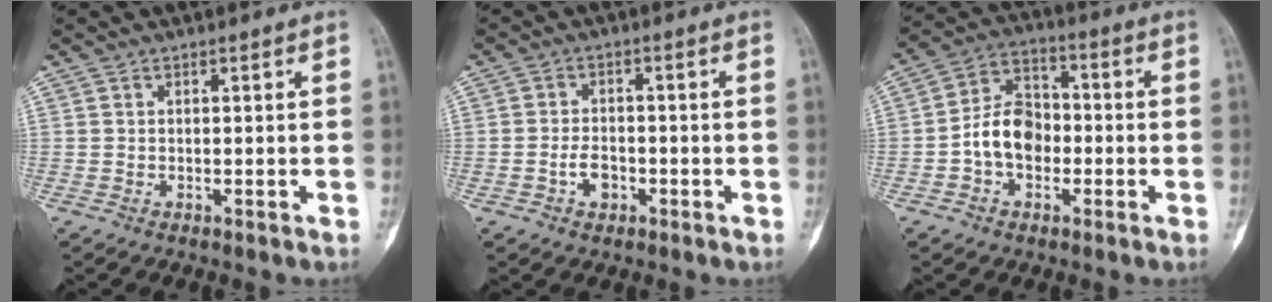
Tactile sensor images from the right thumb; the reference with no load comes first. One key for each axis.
{"total": 3.9, "fx": -1.4, "fy": 2.8, "fz": 2.3, "tx": -0.030, "ty": 0.015, "tz": -0.025}
{"total": 10.0, "fx": -1.9, "fy": 7.3, "fz": 6.5, "tx": -0.095, "ty": 0.034, "tz": -0.045}